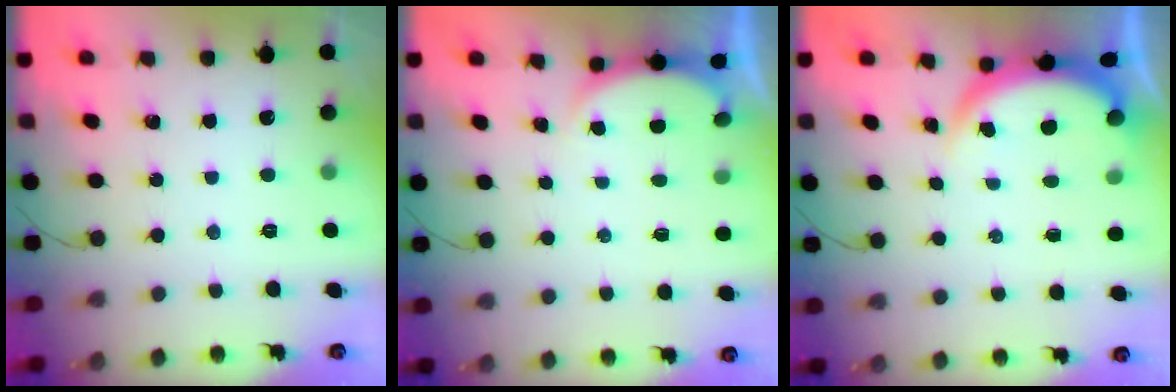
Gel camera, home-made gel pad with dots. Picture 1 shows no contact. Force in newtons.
{"total": 2.6, "press": 2.6, "slide": 0.6}
{"total": 3.8, "press": 3.8, "slide": 0.2}